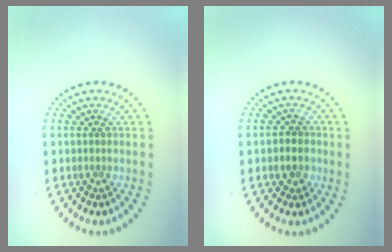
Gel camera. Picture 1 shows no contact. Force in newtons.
{"total": 1.9, "press": 1.7, "slide": 0.7}